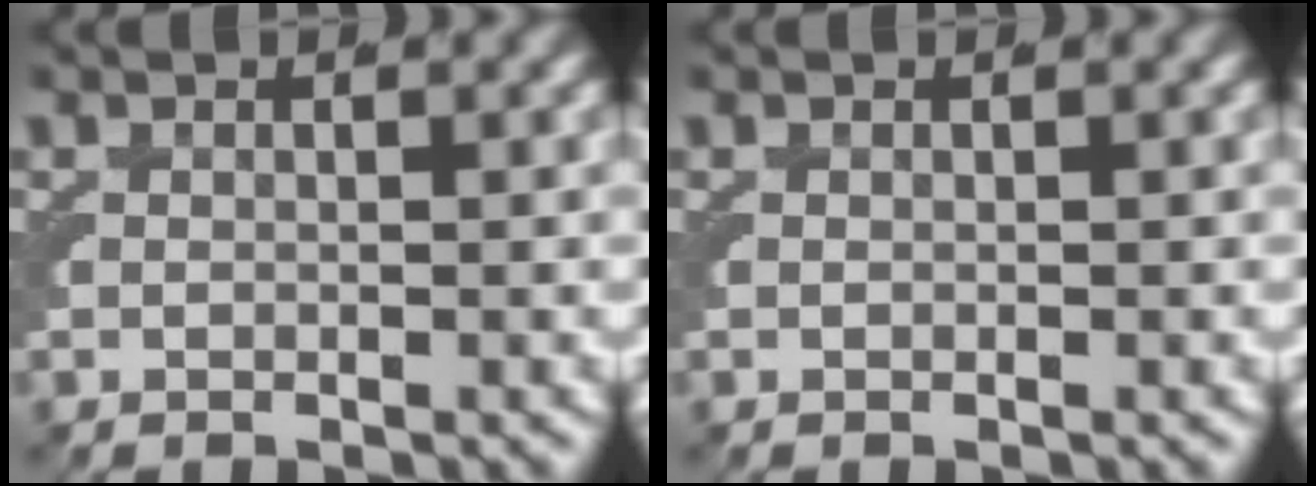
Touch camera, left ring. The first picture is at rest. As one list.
[{"total": 0.0}]